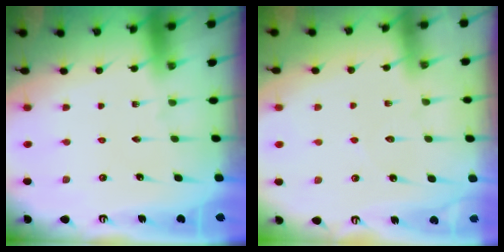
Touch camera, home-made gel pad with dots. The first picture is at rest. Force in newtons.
{"total": 4.9, "press": 4.8, "slide": 0.6}